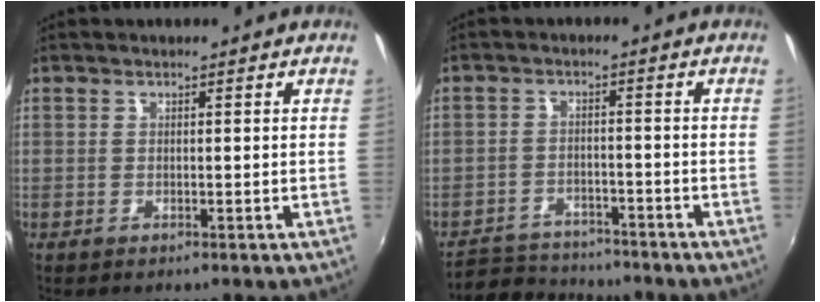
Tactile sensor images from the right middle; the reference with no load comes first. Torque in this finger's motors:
{"motor_torque": [0.43, -1.14, -0.18, -0.01]}